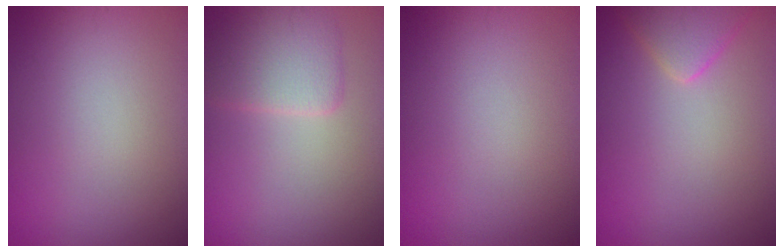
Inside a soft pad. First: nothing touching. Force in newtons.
{"total": 3.1, "press": 3.1, "slide": 0.2}
{"total": 0.0}
{"total": 2.5, "press": 2.5, "slide": 0.2}